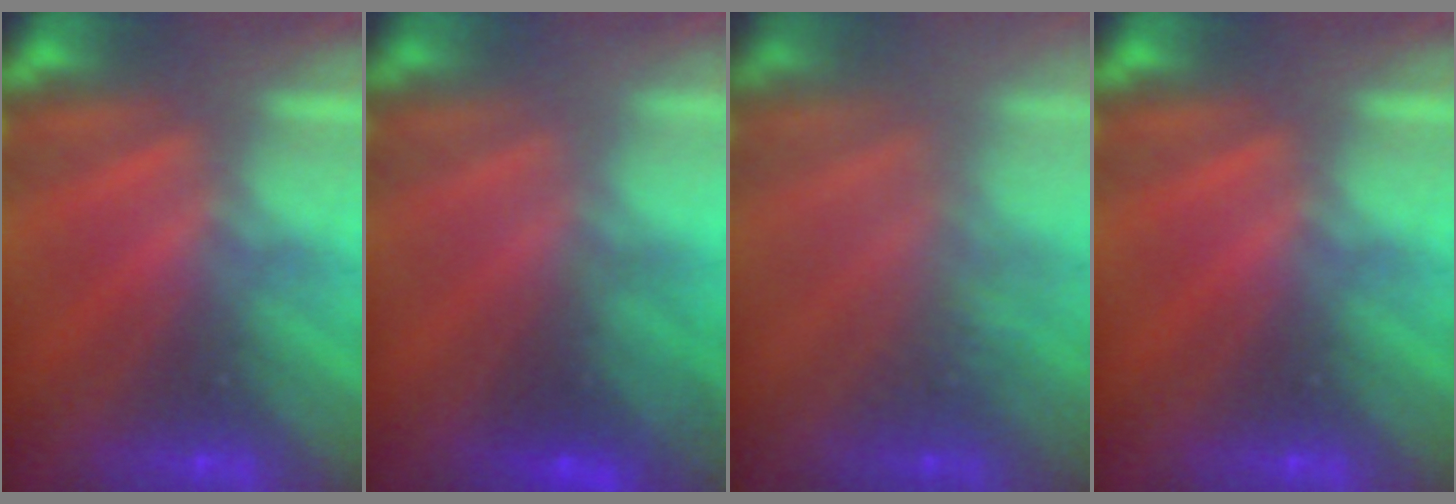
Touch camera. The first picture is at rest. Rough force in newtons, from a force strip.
{"total": 2.9}
{"total": 2.9}
{"total": 0.0}